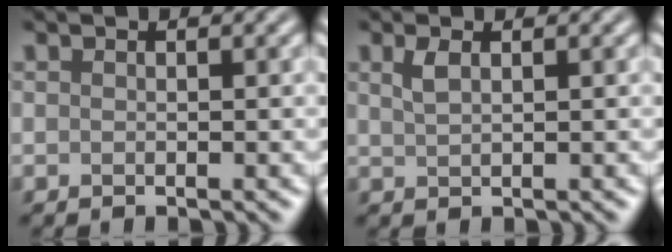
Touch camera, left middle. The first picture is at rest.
{"total": 1.5, "force": [0.8, 0.5, 1.1], "torque": [-0.025, 0.003, 0.018]}